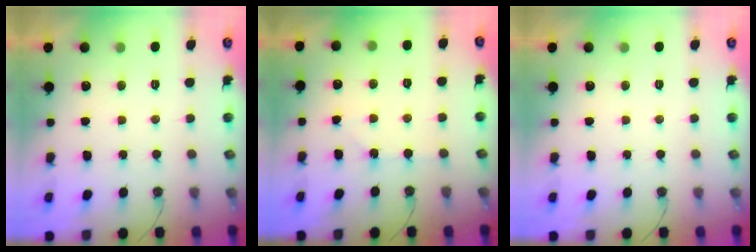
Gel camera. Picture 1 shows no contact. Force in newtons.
{"total": 3.3, "press": 3.2, "slide": 0.5}
{"total": 0.0}